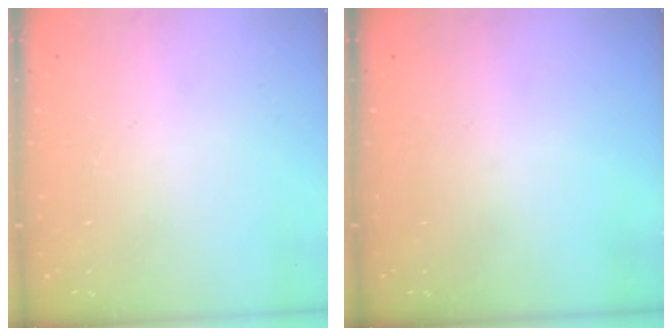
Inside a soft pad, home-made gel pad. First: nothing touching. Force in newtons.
{"total": 0.0}